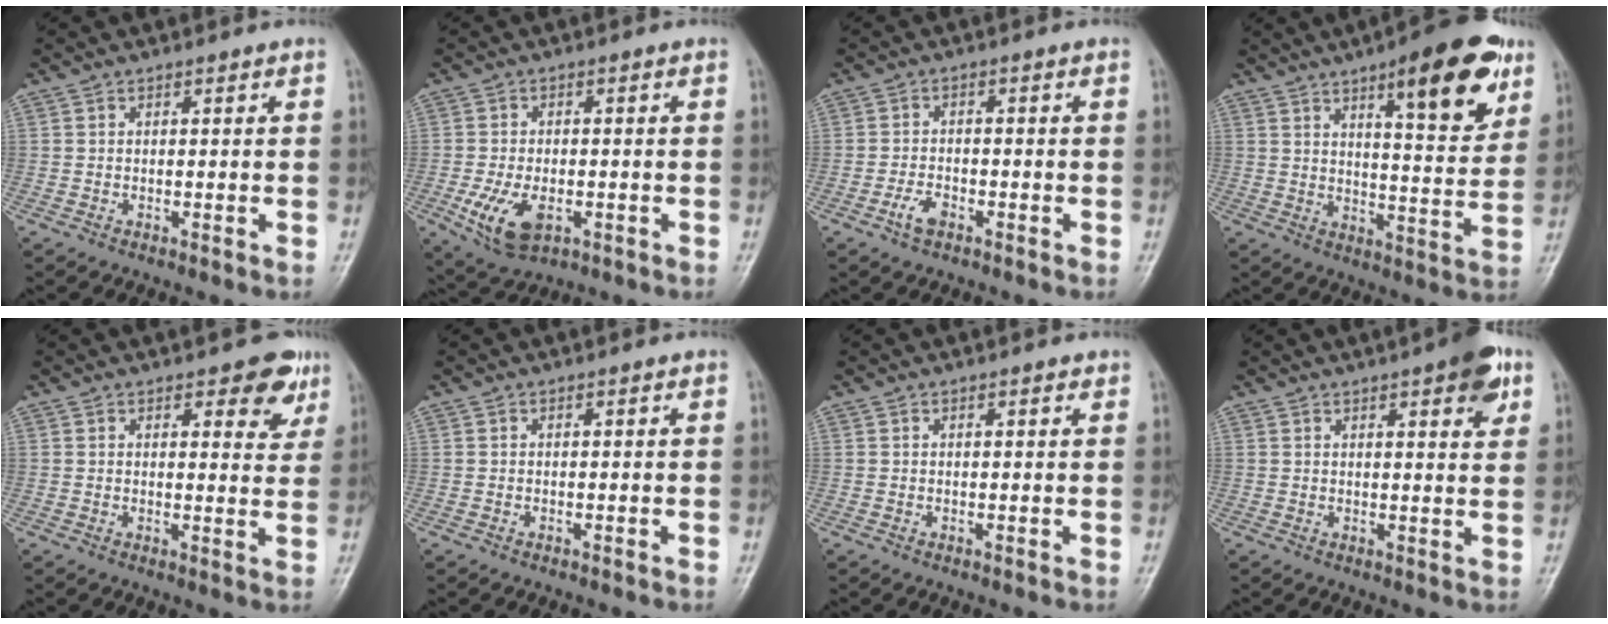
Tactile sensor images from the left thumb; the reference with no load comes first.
{"total": 8.3, "force": [-2.8, 4.6, 6.3], "torque": [-0.122, -0.001, -0.040]}
{"total": 3.3, "force": [-2.0, 1.7, 2.1], "torque": [-0.042, 0.014, -0.037]}
{"total": 16.7, "force": [9.1, 4.9, 13.2], "torque": [-0.151, -0.039, 0.125]}
{"total": 6.4, "force": [3.8, 3.1, 4.2], "torque": [-0.018, -0.016, 0.041]}
{"total": 0.0}
{"total": 0.8, "force": [0.5, 0.2, 0.6], "torque": [-0.009, -0.001, 0.005]}
{"total": 7.5, "force": [3.8, 2.1, 6.0], "torque": [-0.064, -0.011, 0.043]}